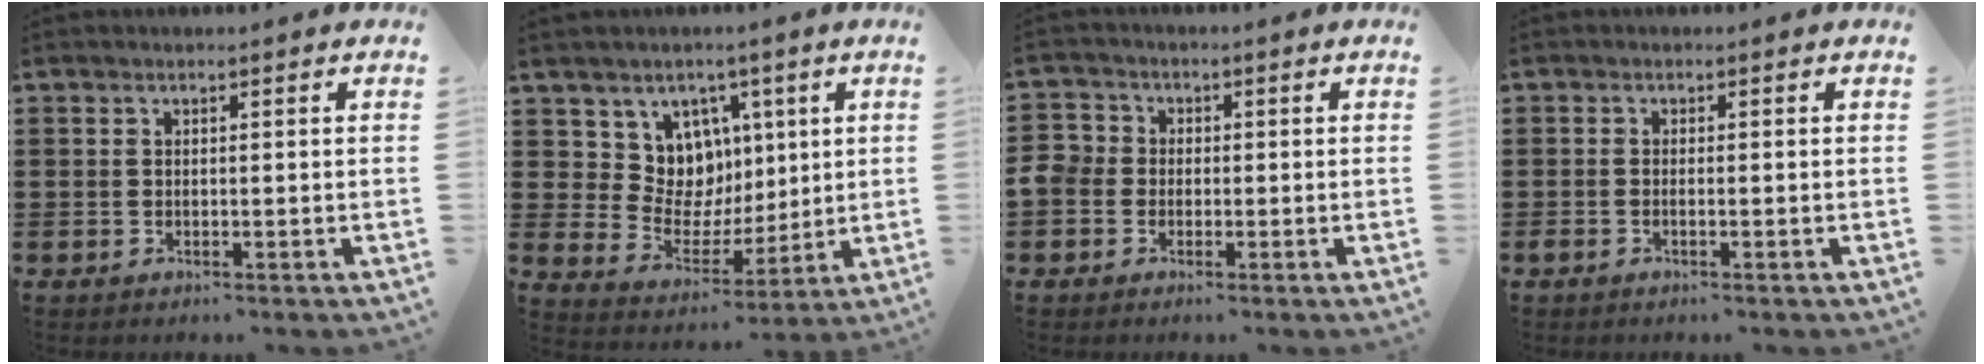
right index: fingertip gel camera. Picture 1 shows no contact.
{"total": 8.5, "force": [3.5, 7.6, 1.7], "torque": [-0.059, -0.034, 0.069]}
{"total": 3.7, "force": [-1.0, 3.3, 1.3], "torque": [-0.057, 0.000, -0.030]}
{"total": 0.6, "force": [-0.4, 0.0, 0.4], "torque": [-0.007, -0.003, -0.008]}